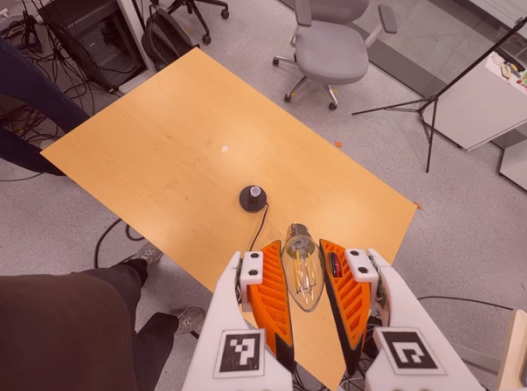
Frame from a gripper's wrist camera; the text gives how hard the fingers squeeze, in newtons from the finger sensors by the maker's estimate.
{"total": 10.6, "left": 10.2, "right": 11.0}